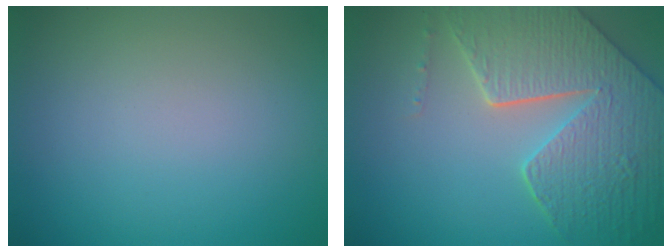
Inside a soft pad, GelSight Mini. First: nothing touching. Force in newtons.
{"total": 8.3, "press": 6.1, "slide": 5.7}